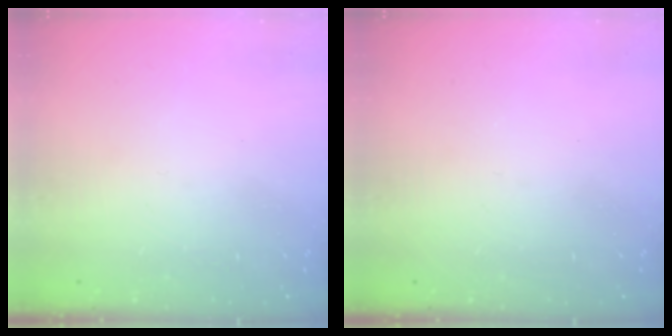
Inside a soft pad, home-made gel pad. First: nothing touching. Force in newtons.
{"total": 0.0}